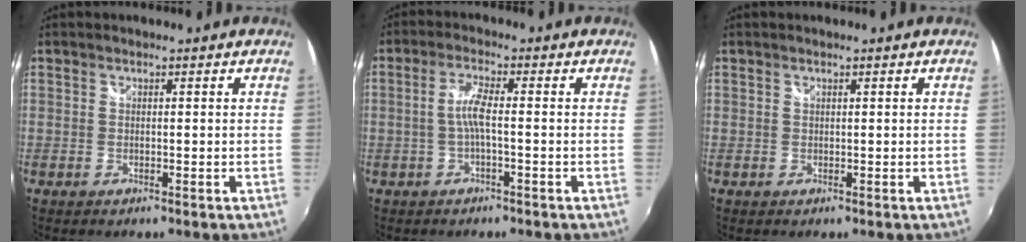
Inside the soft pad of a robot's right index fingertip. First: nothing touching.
{"total": 3.5, "force": [-0.9, 0.0, 3.4], "torque": [-0.072, 0.004, -0.016]}
{"total": 0.0}